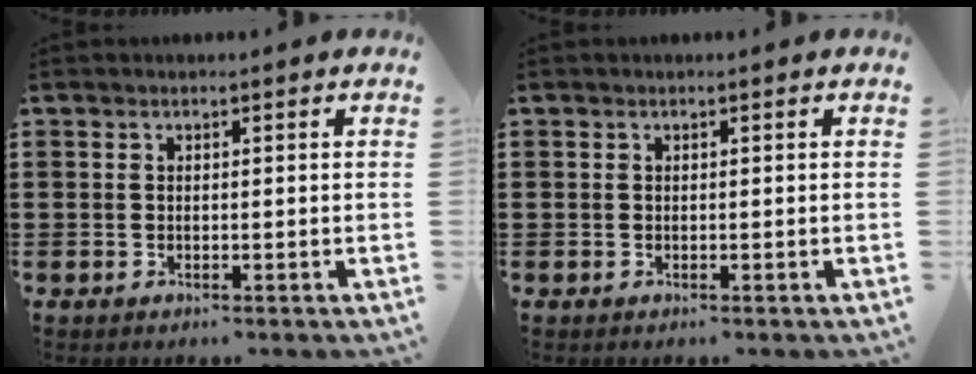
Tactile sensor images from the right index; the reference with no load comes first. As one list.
[{"total": 0.0}]